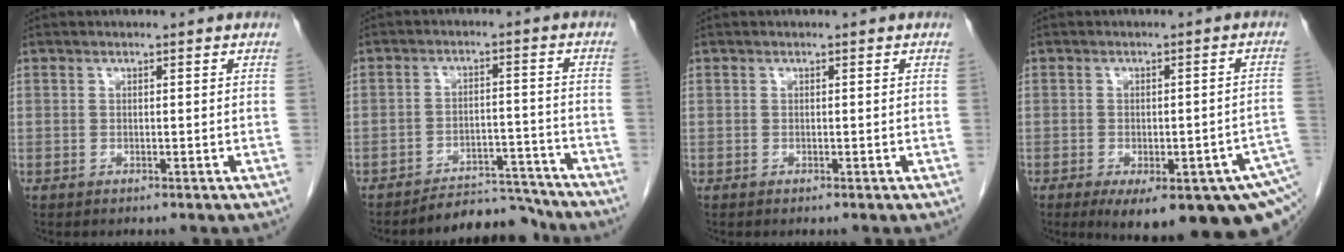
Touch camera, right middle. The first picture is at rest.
{"total": 7.0, "force": [-6.9, 1.3, -0.2], "torque": [0.015, 0.020, -0.106]}
{"total": 0.0}
{"total": 18.5, "force": [-10.3, 5.0, 14.6], "torque": [-0.130, -0.011, -0.118]}